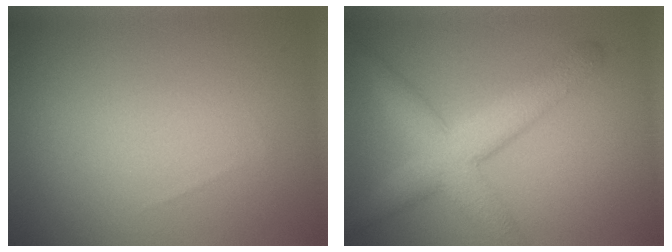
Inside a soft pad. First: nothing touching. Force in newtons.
{"total": 5.7, "press": 5.7, "slide": 0.1}